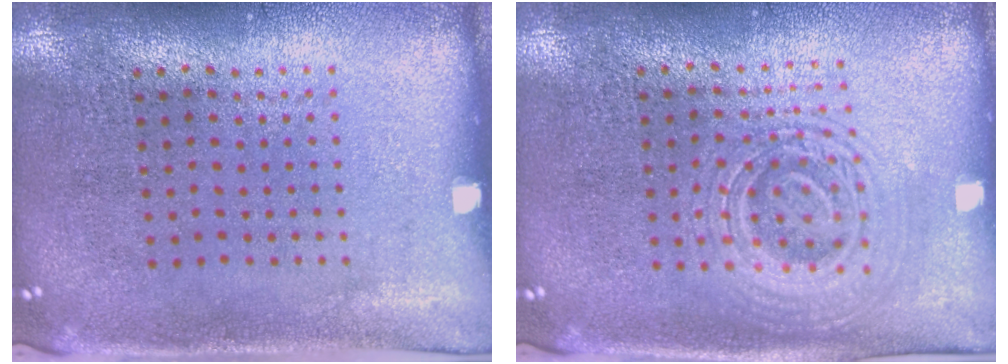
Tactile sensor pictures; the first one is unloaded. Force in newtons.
{"total": 2.8, "press": 2.8, "slide": 0.4}